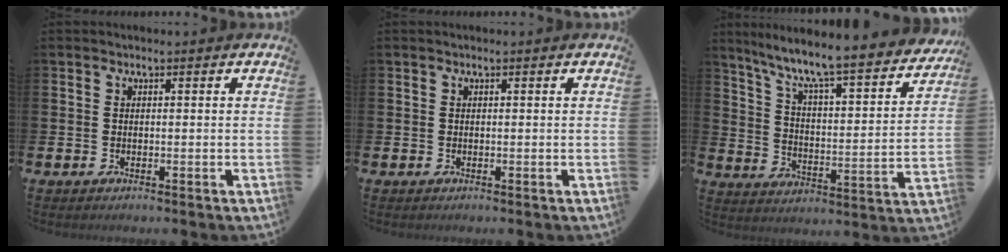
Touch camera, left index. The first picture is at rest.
{"total": 0.0}
{"total": 8.2, "force": [7.3, 0.8, 3.6], "torque": [-0.102, -0.062, 0.117]}